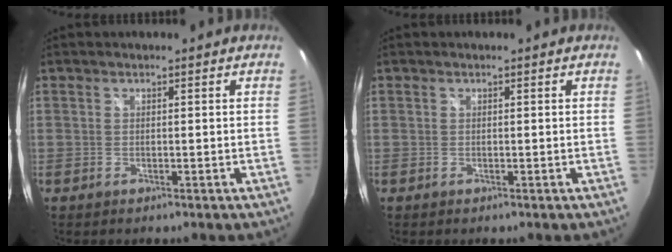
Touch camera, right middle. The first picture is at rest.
{"total": 0.0}